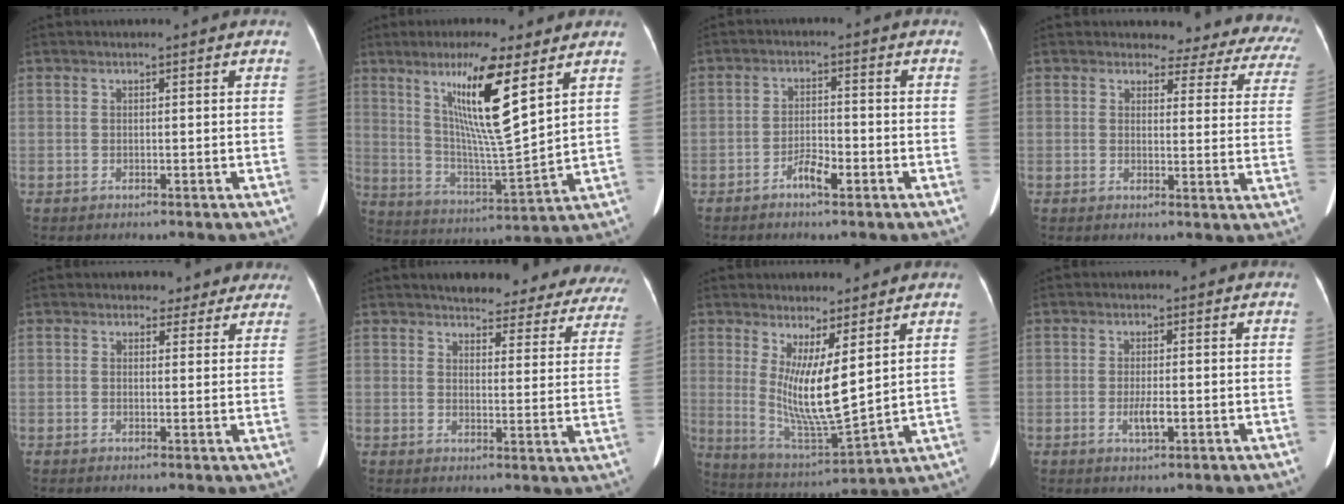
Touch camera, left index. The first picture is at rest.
{"total": 14.1, "force": [6.9, 0.6, 12.3], "torque": [-0.234, -0.013, 0.124]}
{"total": 3.5, "force": [-2.2, 0.9, 2.6], "torque": [-0.047, 0.004, -0.040]}
{"total": 13.5, "force": [12.3, 4.5, 3.3], "torque": [-0.002, -0.055, 0.096]}
{"total": 4.4, "force": [3.7, 2.4, 0.1], "torque": [0.019, 0.000, 0.026]}
{"total": 21.7, "force": [19.8, 5.9, 6.5], "torque": [-0.060, -0.049, 0.208]}
{"total": 10.1, "force": [2.9, 1.0, 9.6], "torque": [-0.190, -0.037, 0.063]}
{"total": 2.7, "force": [-0.8, 0.6, 2.5], "torque": [-0.050, -0.001, -0.011]}